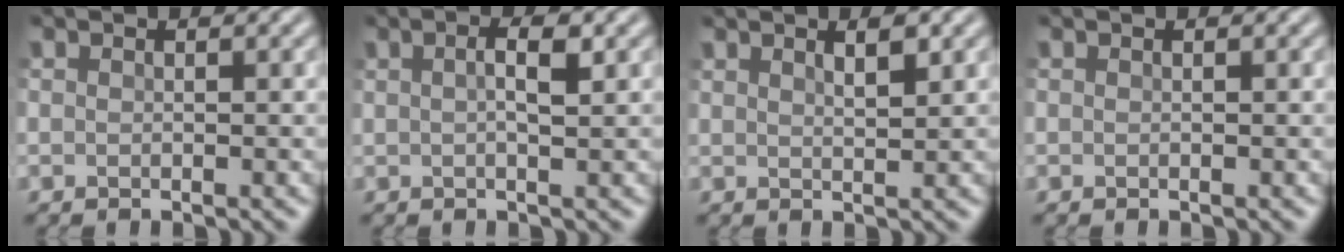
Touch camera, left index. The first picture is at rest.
{"total": 2.5, "force": [0.6, 0.7, 2.4], "torque": [-0.042, 0.000, 0.010]}
{"total": 2.1, "force": [1.3, 0.5, 1.6], "torque": [-0.023, 0.002, 0.019]}
{"total": 0.0}